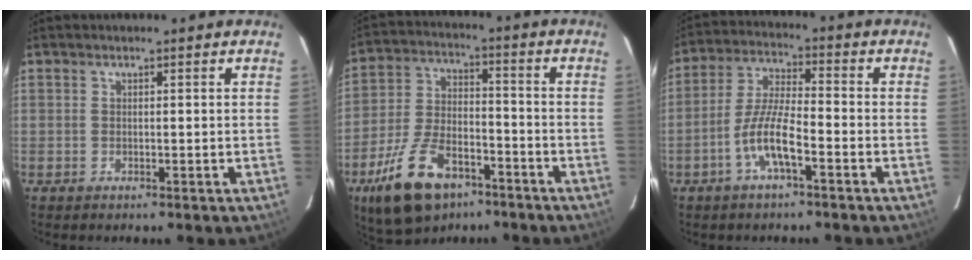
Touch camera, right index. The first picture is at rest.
{"total": 16.9, "force": [-10.1, 8.5, 10.5], "torque": [-0.220, -0.008, -0.172]}
{"total": 8.3, "force": [-4.1, 1.7, 7.0], "torque": [-0.151, 0.006, -0.076]}